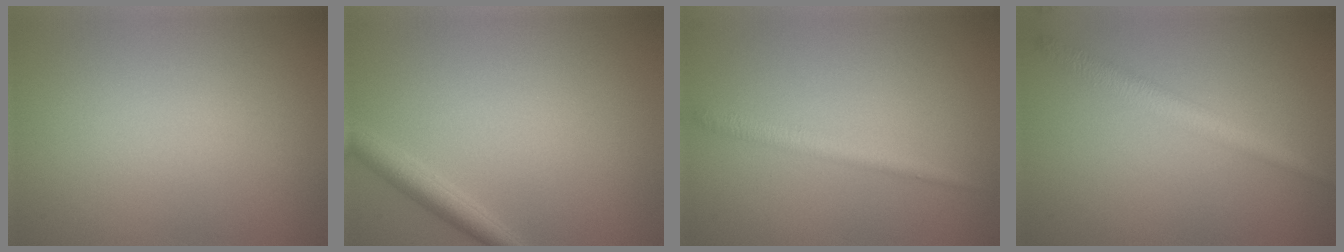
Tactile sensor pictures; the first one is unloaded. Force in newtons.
{"total": 2.2, "press": 2.2, "slide": 0.1}
{"total": 1.8, "press": 1.8, "slide": 0.1}
{"total": 2.6, "press": 2.6, "slide": 0.1}